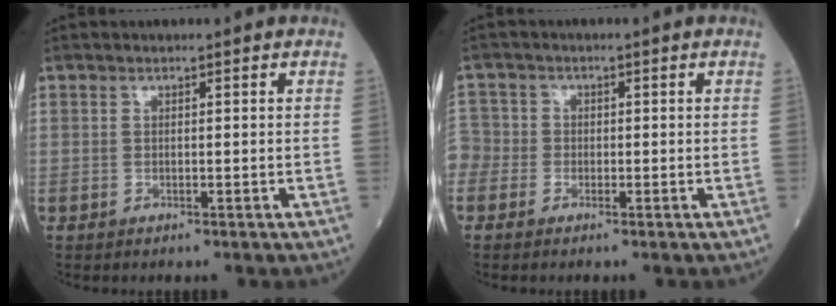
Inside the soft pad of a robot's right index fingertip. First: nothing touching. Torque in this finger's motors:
{"motor_torque": [-0.14, -0.13, -0.05, -0.01]}